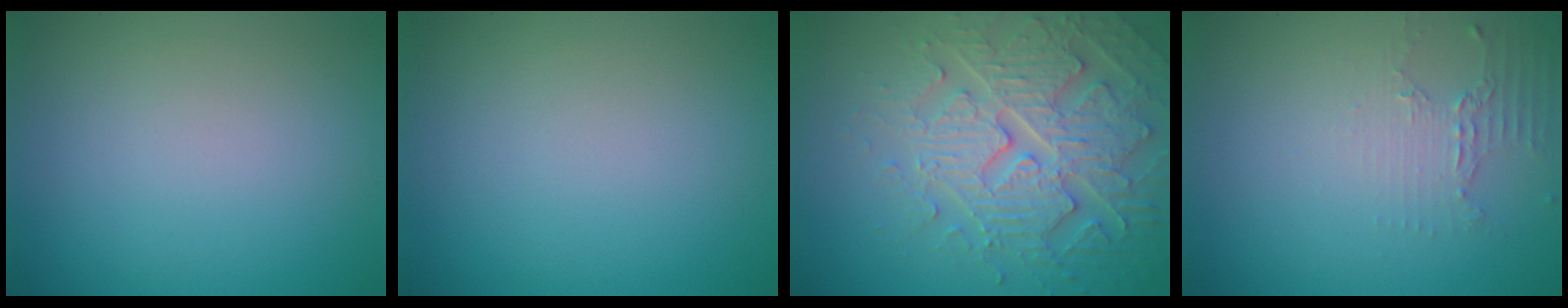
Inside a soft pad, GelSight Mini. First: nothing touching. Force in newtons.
{"total": 0.0}
{"total": 5.5, "press": 5.3, "slide": 1.4}
{"total": 2.2, "press": 1.6, "slide": 1.5}